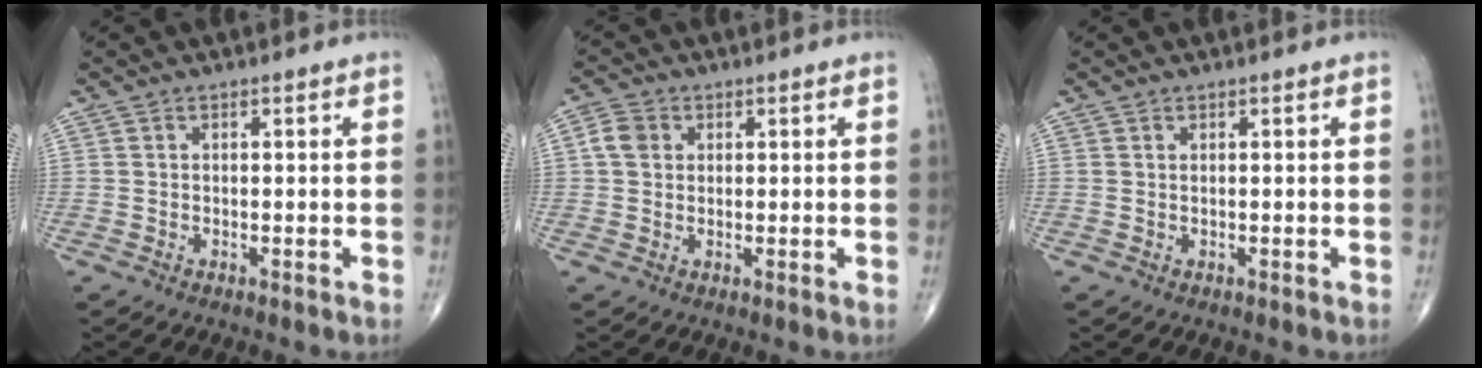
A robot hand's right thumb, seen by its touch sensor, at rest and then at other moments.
{"total": 3.6, "force": [0.7, 3.0, 1.9], "torque": [-0.032, 0.008, 0.008]}
{"total": 0.0}